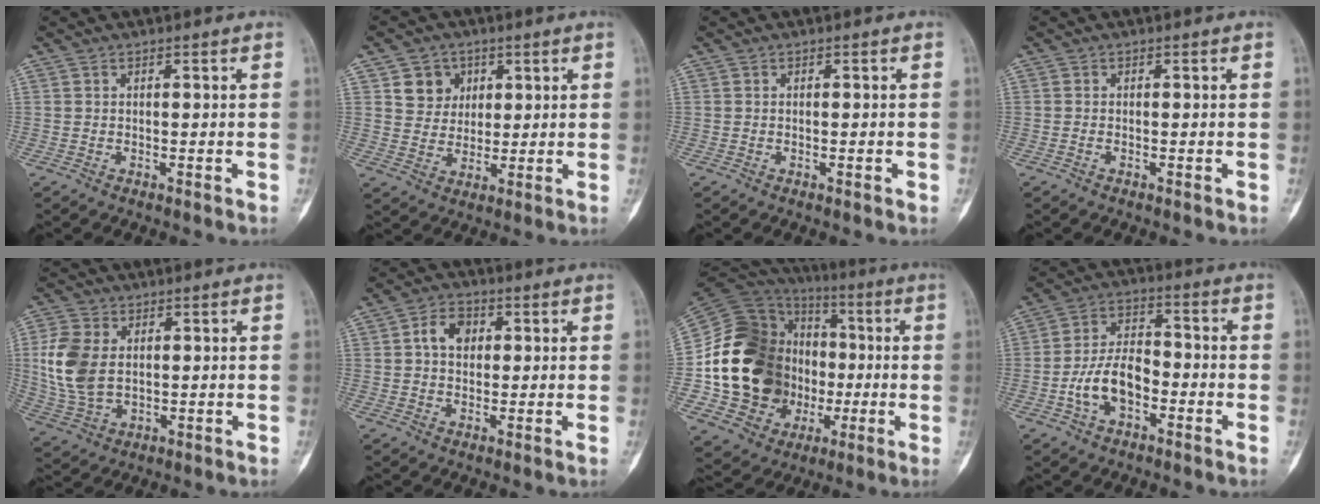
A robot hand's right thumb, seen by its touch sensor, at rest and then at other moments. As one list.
[{"total": 6.6, "force": [2.9, 5.9, -0.1], "torque": [0.029, -0.004, 0.051]}, {"total": 0.6, "force": [-0.2, 0.2, 0.5], "torque": [-0.008, 0.000, 0.001]}, {"total": 0.0}, {"total": 10.9, "force": [1.5, 7.3, 8.0], "torque": [-0.171, -0.002, 0.039]}, {"total": 4.8, "force": [1.4, 4.2, 1.8], "torque": [-0.021, 0.013, 0.019]}, {"total": 26.2, "force": [-1.8, 21.8, 14.5], "torque": [-0.237, 0.054, -0.013]}, {"total": 9.8, "force": [-3.3, 5.7, 7.3], "torque": [-0.131, 0.036, -0.063]}]